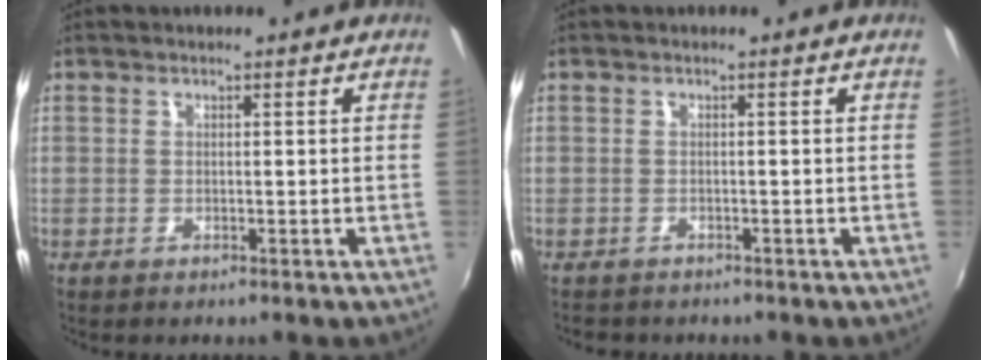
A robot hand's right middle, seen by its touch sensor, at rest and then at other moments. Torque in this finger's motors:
{"motor_torque": [0.01, -0.03, -0.01, 0.00]}